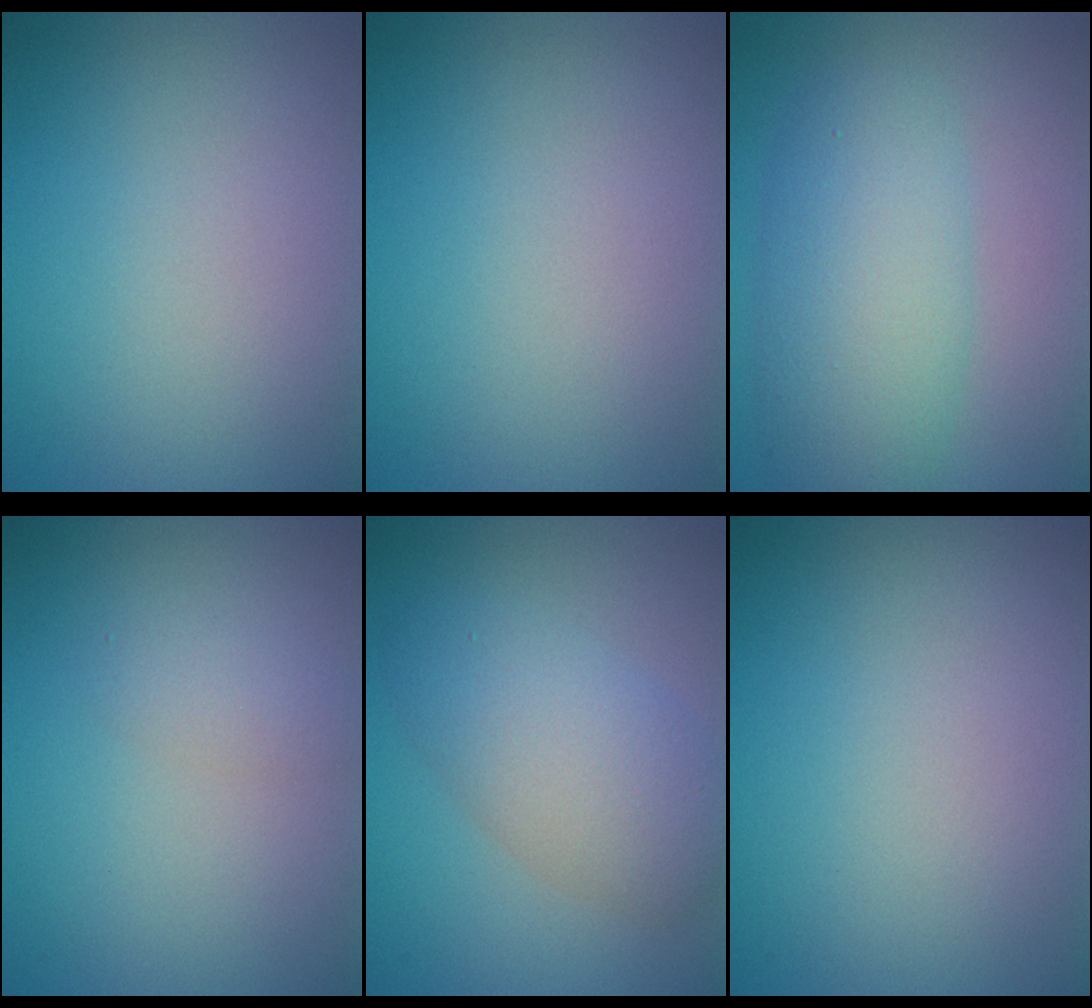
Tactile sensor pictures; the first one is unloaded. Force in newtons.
{"total": 0.0}
{"total": 5.8, "press": 5.8, "slide": 0.2}
{"total": 1.2, "press": 1.2, "slide": 0.1}
{"total": 5.3, "press": 5.3, "slide": 0.3}
{"total": 0.0}